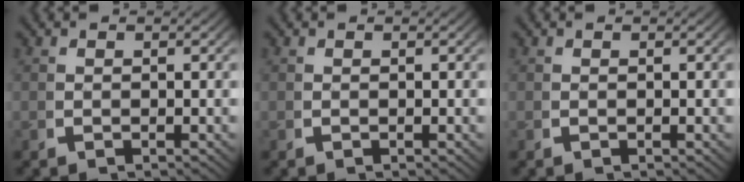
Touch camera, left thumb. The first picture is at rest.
{"total": 0.0}
{"total": 0.0}